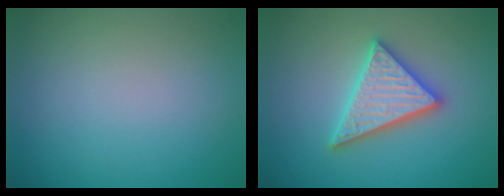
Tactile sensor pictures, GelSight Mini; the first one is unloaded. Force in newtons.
{"total": 4.9, "press": 4.8, "slide": 0.7}